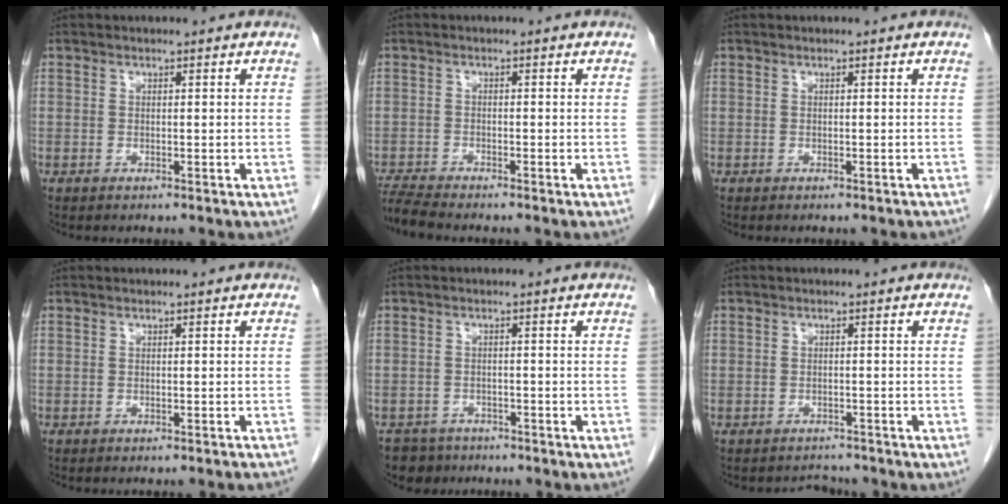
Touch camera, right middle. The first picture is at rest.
{"total": 3.6, "force": [-3.4, -0.8, 0.8], "torque": [-0.021, -0.019, -0.065]}
{"total": 2.1, "force": [-1.8, 0.8, 0.9], "torque": [-0.015, -0.003, -0.018]}
{"total": 2.8, "force": [-2.6, -0.1, 0.9], "torque": [-0.016, -0.008, -0.029]}
{"total": 4.0, "force": [-3.2, 2.4, -0.4], "torque": [0.006, 0.003, -0.053]}
{"total": 2.2, "force": [-1.9, 1.0, -0.6], "torque": [-0.002, 0.002, -0.030]}